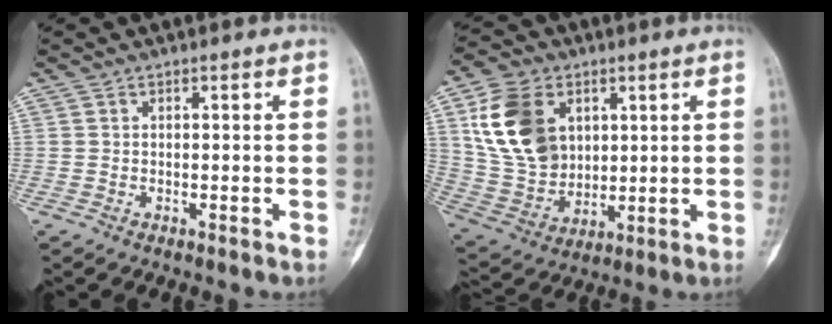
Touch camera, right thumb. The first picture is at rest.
{"total": 16.7, "force": [5.3, 12.2, 10.1], "torque": [-0.167, -0.014, 0.110]}